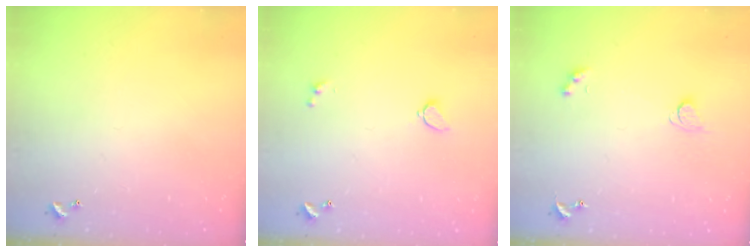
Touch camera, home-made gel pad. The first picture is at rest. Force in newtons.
{"total": 1.7, "press": 1.6, "slide": 0.5}
{"total": 2.4, "press": 2.3, "slide": 0.6}